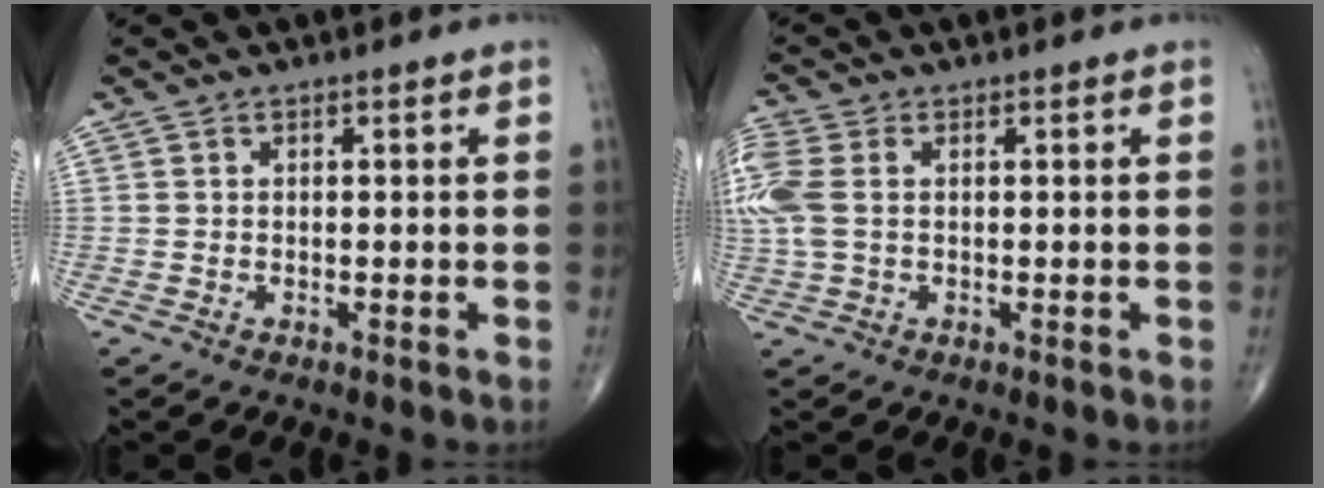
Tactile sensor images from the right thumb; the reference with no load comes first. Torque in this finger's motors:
{"motor_torque": [0.23, 0.12, 0.66, 0.26, 0.11]}